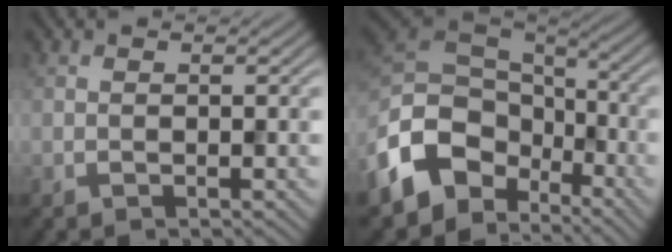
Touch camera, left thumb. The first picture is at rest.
{"total": 12.8, "force": [-6.3, 8.8, 6.8], "torque": [-0.172, -0.019, -0.126]}